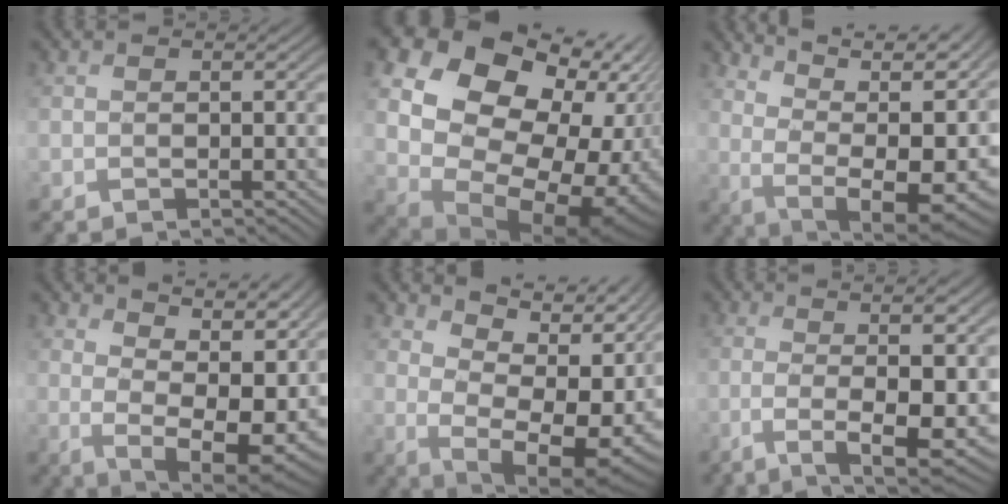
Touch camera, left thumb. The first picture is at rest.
{"total": 19.7, "force": [3.7, 14.5, 12.7], "torque": [-0.248, 0.006, 0.097]}
{"total": 15.3, "force": [5.6, 6.8, 12.6], "torque": [-0.180, 0.009, 0.105]}
{"total": 12.7, "force": [5.8, 5.7, 9.7], "torque": [-0.138, -0.006, 0.084]}
{"total": 13.5, "force": [4.1, 5.8, 11.5], "torque": [-0.158, 0.002, 0.088]}
{"total": 9.3, "force": [-1.4, 1.8, 9.0], "torque": [-0.106, 0.004, -0.031]}